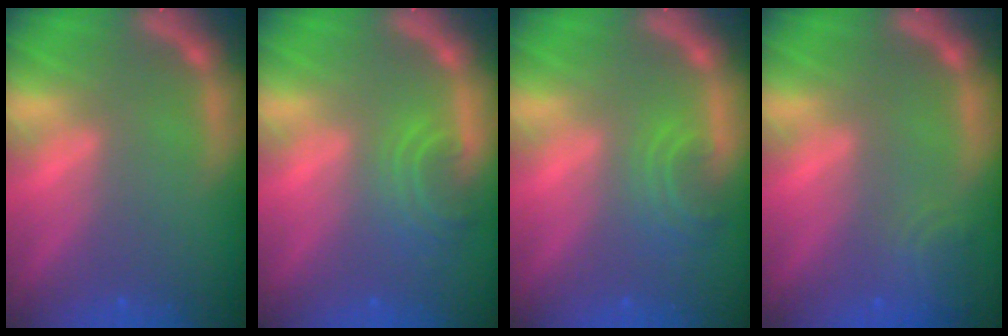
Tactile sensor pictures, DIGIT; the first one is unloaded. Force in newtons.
{"total": 3.5}
{"total": 2.9}
{"total": 2.9}